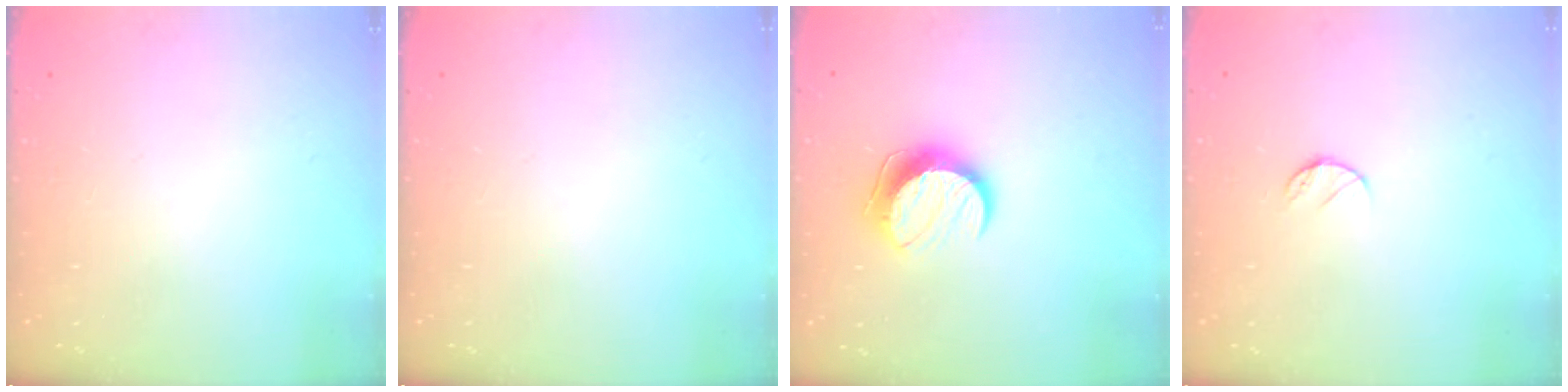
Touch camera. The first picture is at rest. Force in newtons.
{"total": 0.0}
{"total": 9.9, "press": 9.8, "slide": 0.5}
{"total": 5.1, "press": 5.1, "slide": 0.5}